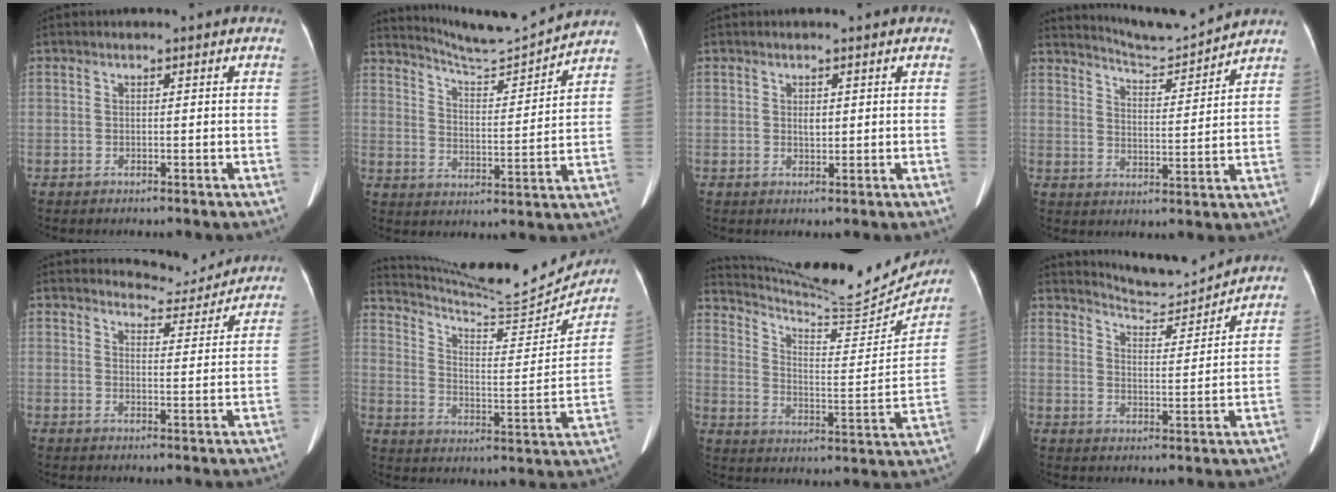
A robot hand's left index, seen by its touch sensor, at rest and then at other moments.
{"total": 11.9, "force": [11.7, -1.2, 2.2], "torque": [-0.047, -0.011, 0.183]}
{"total": 1.3, "force": [0.3, 0.7, 1.0], "torque": [-0.017, 0.001, 0.008]}
{"total": 8.3, "force": [8.2, -1.0, 0.6], "torque": [-0.026, -0.008, 0.136]}
{"total": 5.7, "force": [5.6, 0.7, -0.8], "torque": [0.004, -0.008, 0.072]}
{"total": 19.8, "force": [19.1, 0.9, 5.0], "torque": [-0.094, -0.043, 0.280]}
{"total": 20.4, "force": [19.7, 1.1, 5.4], "torque": [-0.101, -0.050, 0.285]}
{"total": 8.9, "force": [8.9, -0.3, 0.3], "torque": [-0.019, -0.004, 0.140]}